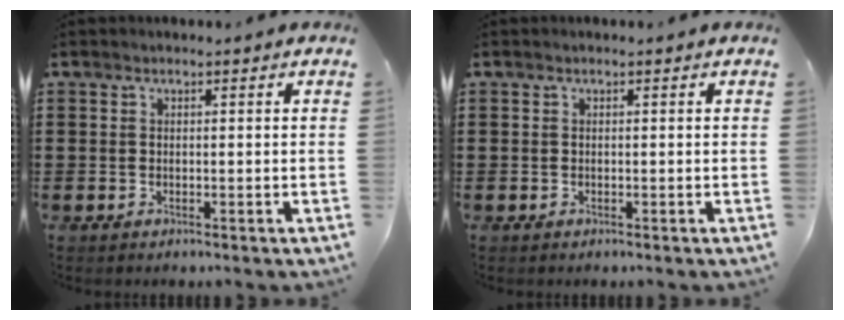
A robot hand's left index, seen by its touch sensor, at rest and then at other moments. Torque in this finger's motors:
{"motor_torque": [-0.01, 0.00, 0.02, 0.01]}